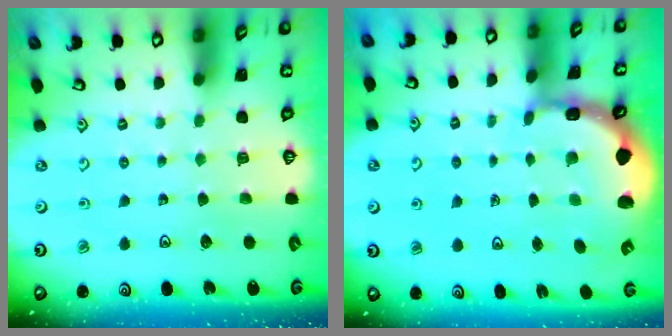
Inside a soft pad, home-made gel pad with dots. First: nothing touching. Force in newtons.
{"total": 2.5, "press": 2.4, "slide": 0.9}